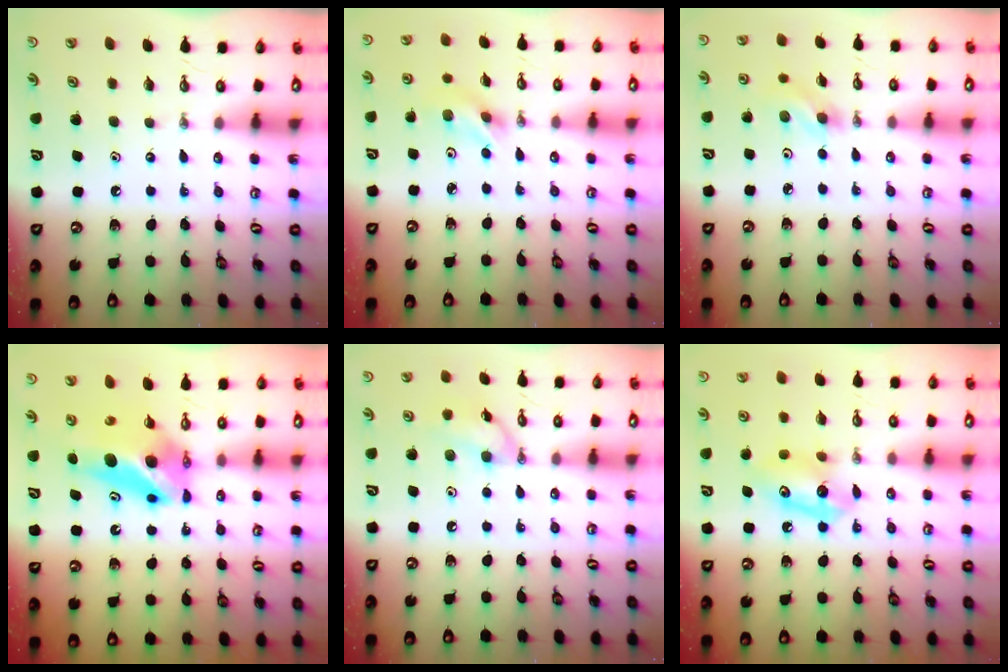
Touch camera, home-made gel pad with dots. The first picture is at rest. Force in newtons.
{"total": 4.7, "press": 4.6, "slide": 0.7}
{"total": 4.8, "press": 4.6, "slide": 1.5}
{"total": 9.2, "press": 6.0, "slide": 6.9}
{"total": 9.5, "press": 9.5, "slide": 0.5}
{"total": 7.7, "press": 7.5, "slide": 1.3}